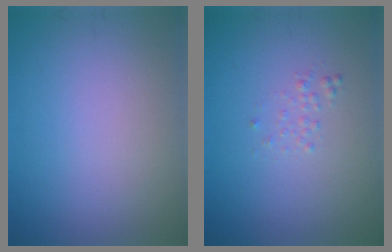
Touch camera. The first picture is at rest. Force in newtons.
{"total": 0.7, "press": 0.7, "slide": 0.1}